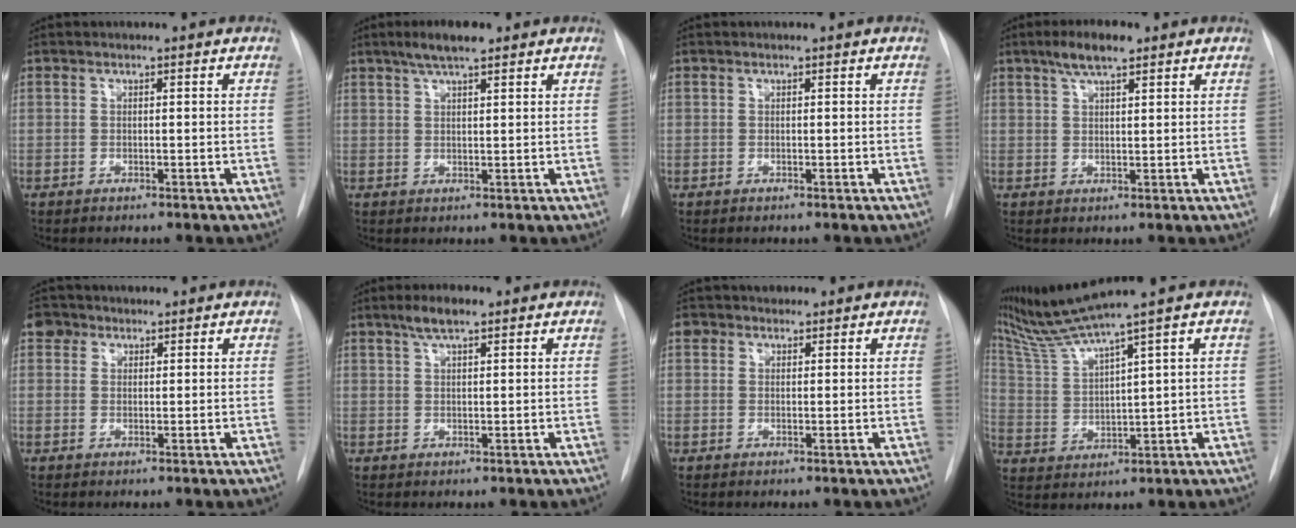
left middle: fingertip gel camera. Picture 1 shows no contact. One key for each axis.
{"total": 4.9, "fx": 3.4, "fy": 1.0, "fz": 3.4, "tx": -0.065, "ty": 0.009, "tz": 0.058}
{"total": 0.0}
{"total": 4.9, "fx": 3.2, "fy": 1.2, "fz": 3.4, "tx": -0.069, "ty": 0.010, "tz": 0.057}
{"total": 2.9, "fx": 1.7, "fy": 2.3, "fz": 0.6, "tx": -0.010, "ty": 0.012, "tz": 0.027}
{"total": 3.6, "fx": 2.4, "fy": 0.9, "fz": 2.5, "tx": -0.053, "ty": 0.007, "tz": 0.045}
{"total": 2.6, "fx": 1.4, "fy": 2.1, "fz": 0.3, "tx": -0.006, "ty": 0.015, "tz": 0.021}
{"total": 8.4, "fx": 7.1, "fy": -2.4, "fz": 3.8, "tx": -0.086, "ty": -0.003, "tz": 0.150}